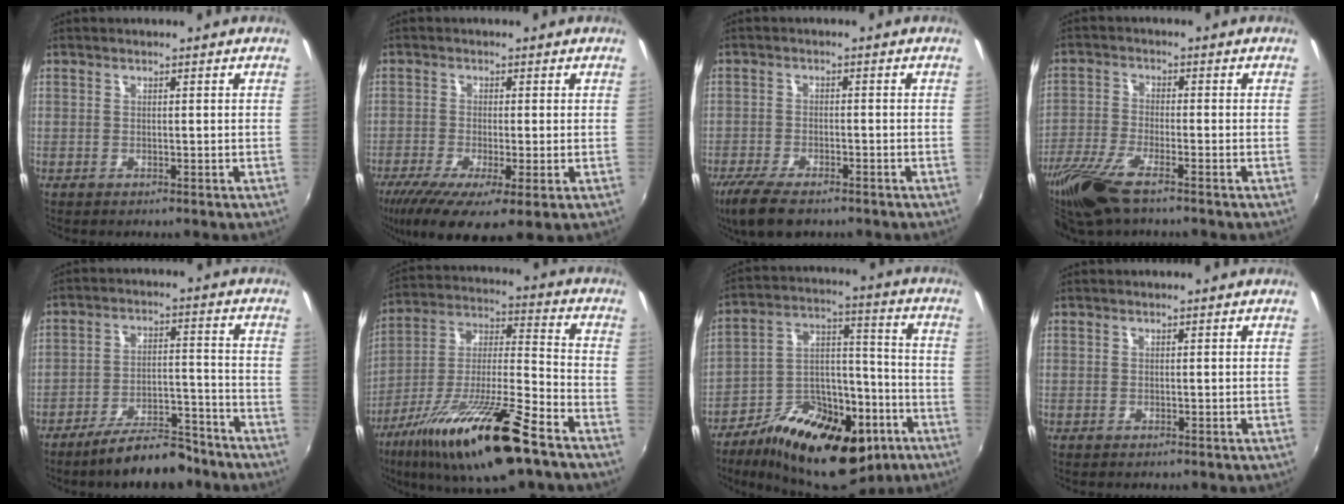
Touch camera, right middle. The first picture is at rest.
{"total": 10.2, "force": [-5.0, 2.1, 8.6], "torque": [-0.178, -0.041, -0.084]}
{"total": 9.0, "force": [-6.7, 2.8, 5.4], "torque": [-0.132, -0.029, -0.119]}
{"total": 10.5, "force": [-7.5, 2.3, 7.0], "torque": [-0.168, -0.034, -0.150]}
{"total": 11.3, "force": [-9.4, 3.3, 5.3], "torque": [-0.096, 0.020, -0.138]}
{"total": 22.2, "force": [-13.5, 3.7, 17.2], "torque": [-0.308, -0.030, -0.239]}
{"total": 23.8, "force": [-14.1, 11.9, 15.0], "torque": [-0.257, 0.014, -0.208]}
{"total": 0.0}